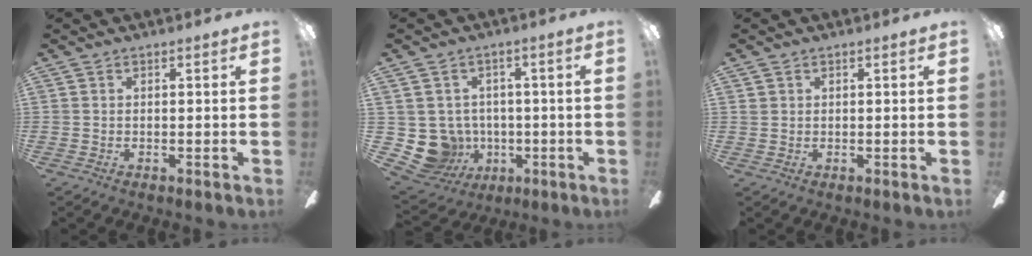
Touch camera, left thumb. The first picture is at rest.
{"total": 9.3, "force": [-1.5, 8.9, 2.3], "torque": [-0.090, 0.008, -0.019]}
{"total": 0.7, "force": [0.4, 0.6, 0.1], "torque": [-0.003, 0.003, 0.006]}